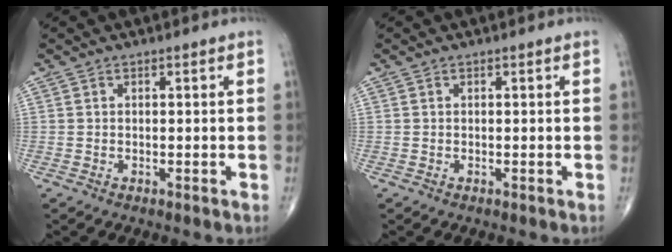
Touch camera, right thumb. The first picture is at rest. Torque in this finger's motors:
{"motor_torque": [0.03, 0.03, -0.07, -0.07, 0.00]}